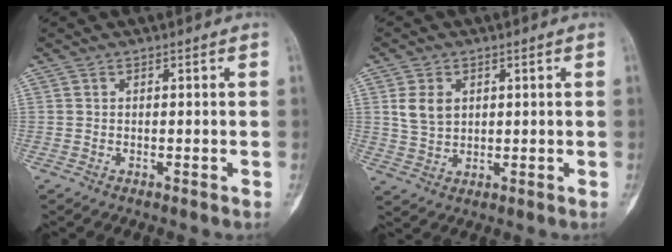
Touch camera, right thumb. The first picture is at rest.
{"total": 5.3, "force": [1.6, 3.9, 3.2], "torque": [-0.049, -0.005, 0.036]}